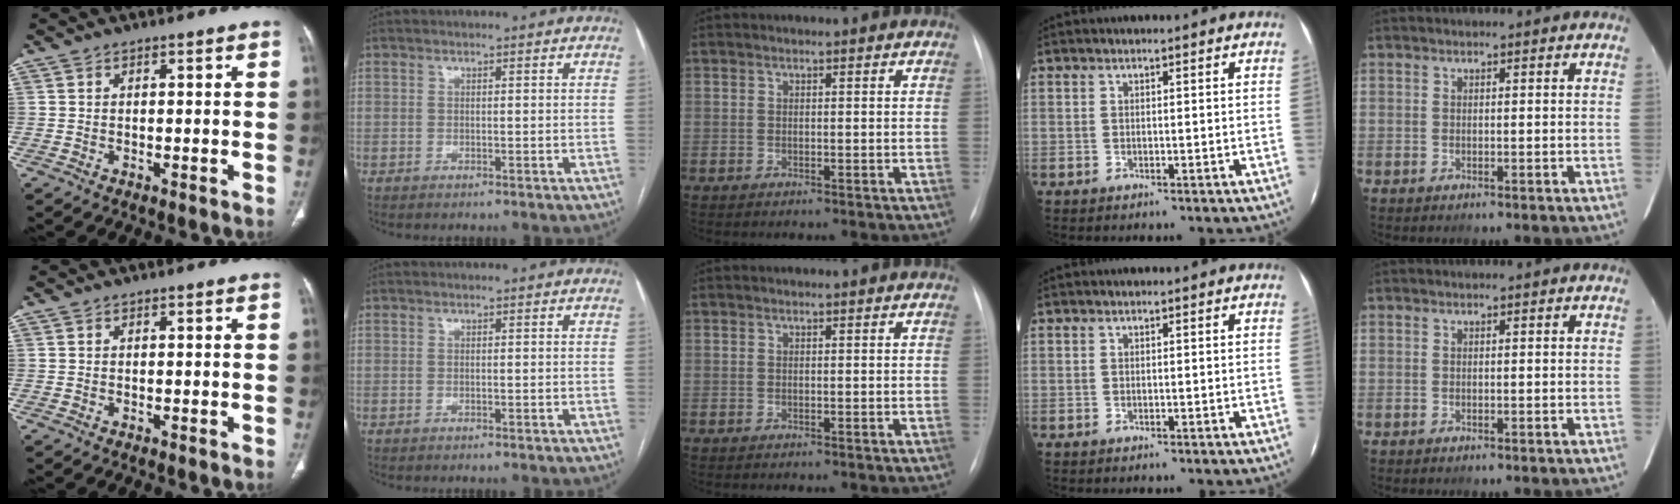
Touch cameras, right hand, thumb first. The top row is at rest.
{}